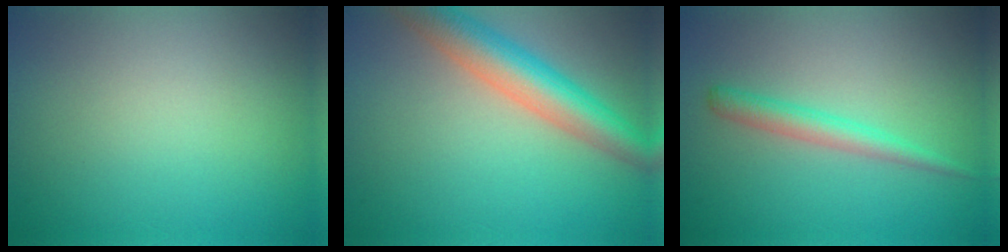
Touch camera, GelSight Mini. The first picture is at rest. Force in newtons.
{"total": 6.4, "press": 6.4, "slide": 0.3}
{"total": 2.2, "press": 2.2, "slide": 0.2}